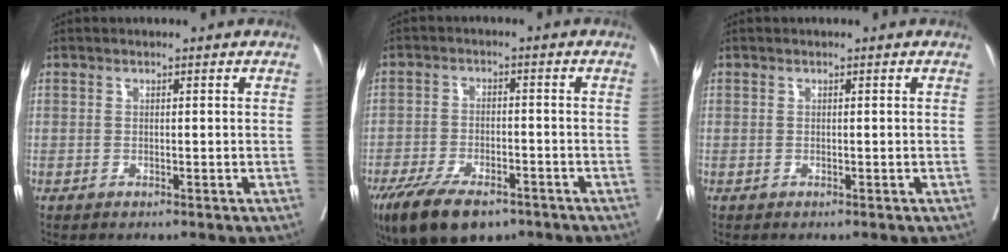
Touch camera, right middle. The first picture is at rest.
{"total": 11.8, "force": [-8.1, 4.7, 7.1], "torque": [-0.126, -0.013, -0.133]}
{"total": 0.0}